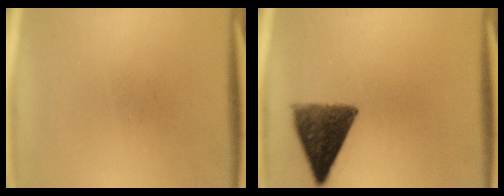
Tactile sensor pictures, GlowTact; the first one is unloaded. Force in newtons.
{"total": 9.5}